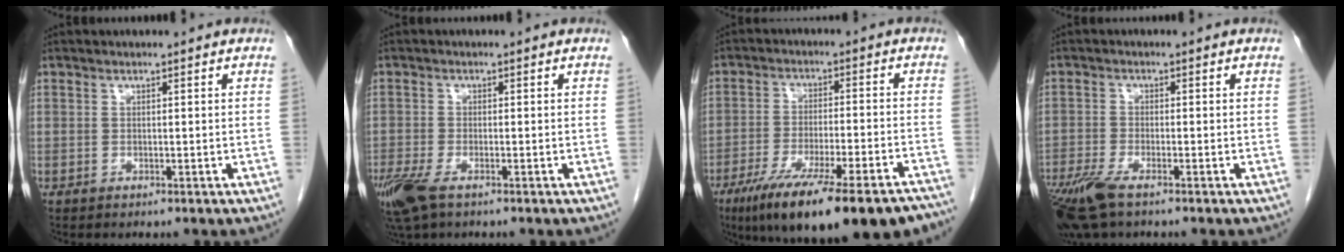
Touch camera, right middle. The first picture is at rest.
{"total": 6.6, "force": [-4.2, 2.3, 4.6], "torque": [-0.100, -0.018, -0.079]}
{"total": 23.2, "force": [-17.9, 2.8, 14.4], "torque": [-0.179, -0.028, -0.261]}
{"total": 6.8, "force": [-4.7, 1.5, 4.7], "torque": [-0.097, -0.018, -0.089]}